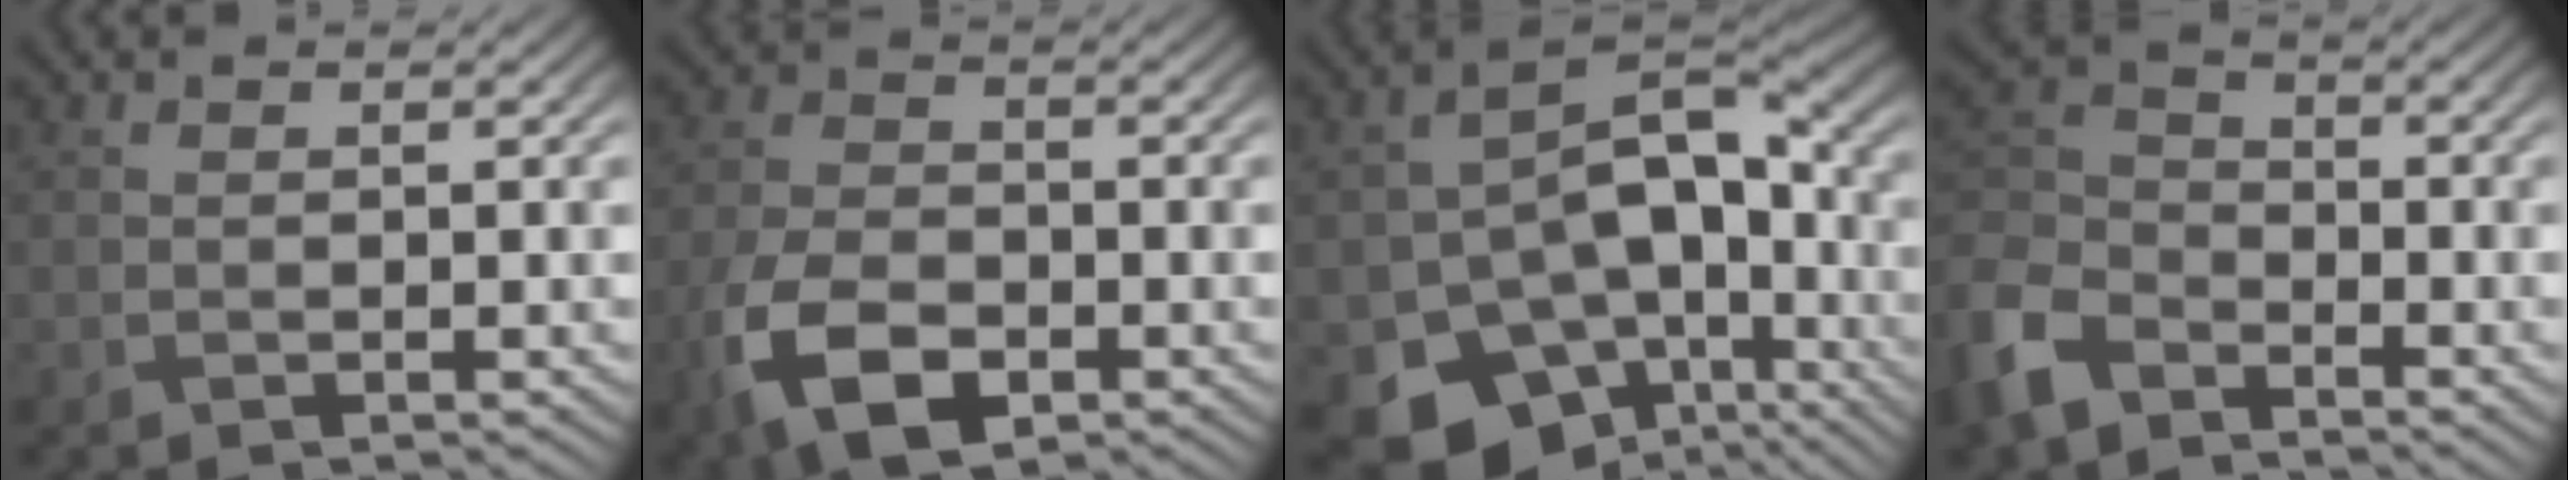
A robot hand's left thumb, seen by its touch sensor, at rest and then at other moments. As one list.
[{"total": 9.5, "force": [-4.4, 5.6, 6.3], "torque": [-0.162, -0.023, -0.083]}, {"total": 15.5, "force": [-4.3, 10.6, 10.5], "torque": [-0.185, -0.040, -0.049]}, {"total": 9.4, "force": [-6.2, 5.7, 4.2], "torque": [-0.126, -0.012, -0.146]}]